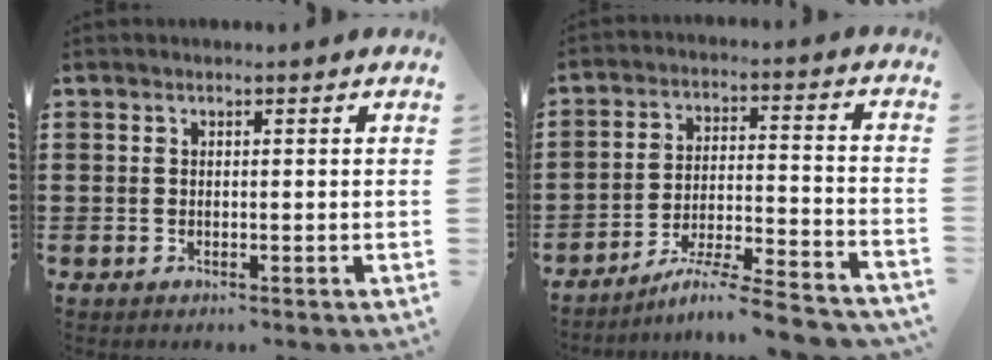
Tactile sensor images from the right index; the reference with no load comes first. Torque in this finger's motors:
{"motor_torque": [1.09, 1.05, 0.35, 0.06]}